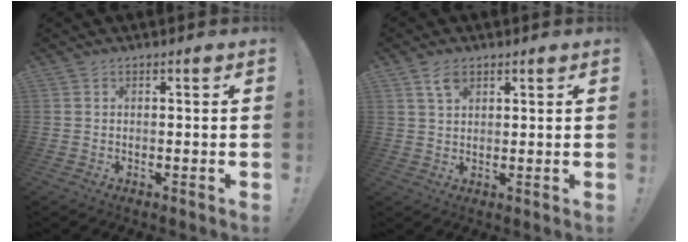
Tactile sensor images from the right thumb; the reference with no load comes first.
{"total": 4.4, "force": [2.6, 2.4, 2.7], "torque": [-0.045, -0.007, 0.048]}